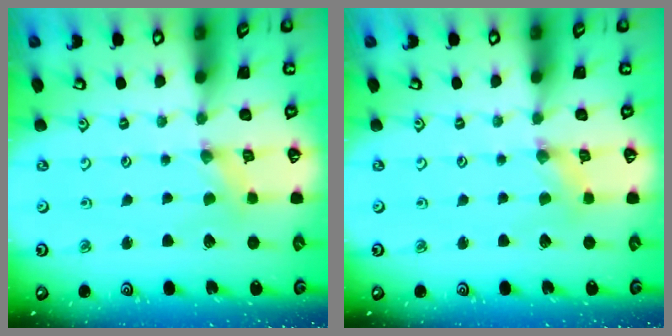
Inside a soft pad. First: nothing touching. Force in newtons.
{"total": 1.0, "press": 1.0, "slide": 0.2}